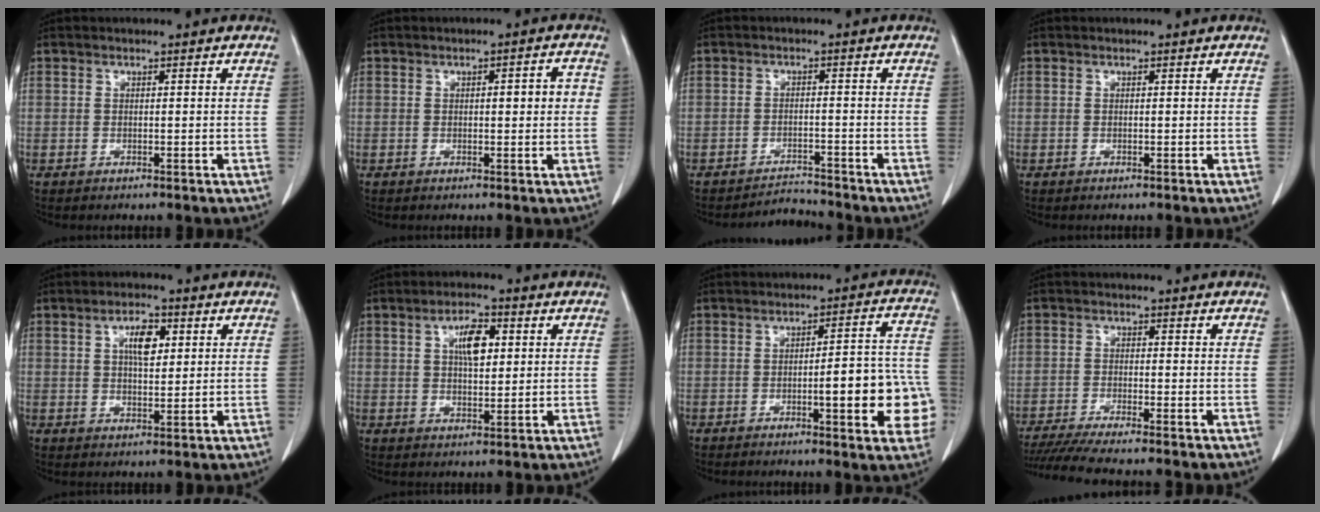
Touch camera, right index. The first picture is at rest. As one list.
[{"total": 3.3, "force": [0.3, 0.9, 3.2], "torque": [-0.042, 0.008, 0.003]}, {"total": 2.9, "force": [-2.8, 0.1, -0.9], "torque": [0.016, -0.006, -0.042]}, {"total": 0.0}, {"total": 5.1, "force": [1.7, 2.1, 4.3], "torque": [-0.074, 0.004, 0.028]}, {"total": 5.7, "force": [1.7, 2.2, 5.0], "torque": [-0.086, 0.005, 0.030]}, {"total": 12.1, "force": [-3.3, 2.5, 11.3], "torque": [-0.116, 0.027, -0.037]}, {"total": 8.7, "force": [-7.6, -0.5, 4.3], "torque": [-0.062, -0.021, -0.125]}]